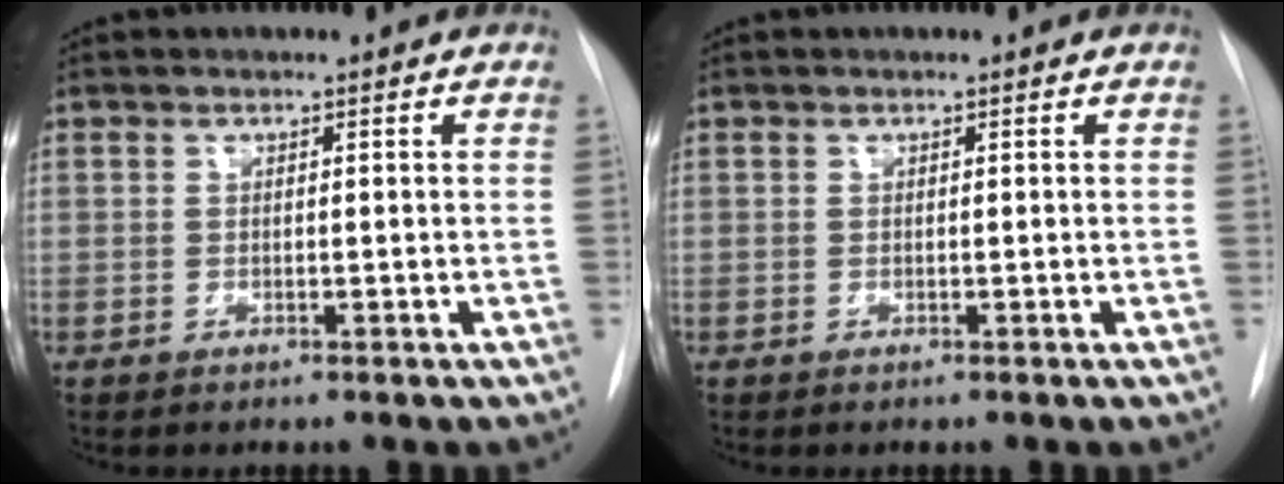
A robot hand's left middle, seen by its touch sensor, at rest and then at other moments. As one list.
[{"total": 0.0}]